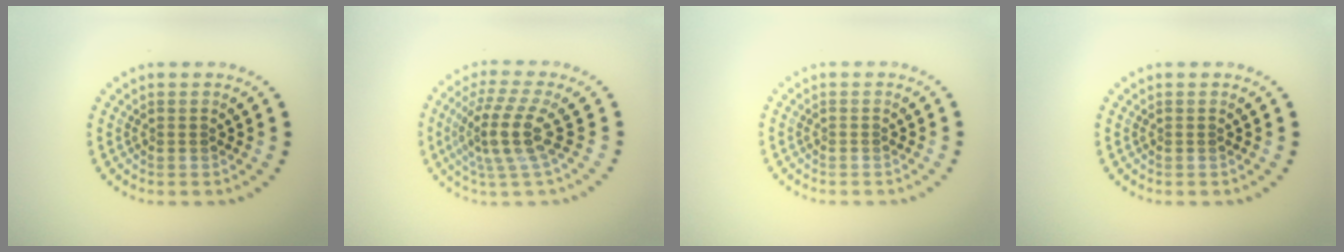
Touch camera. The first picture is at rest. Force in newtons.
{"total": 4.2, "press": 3.1, "slide": 2.8}
{"total": 0.0}
{"total": 0.0}